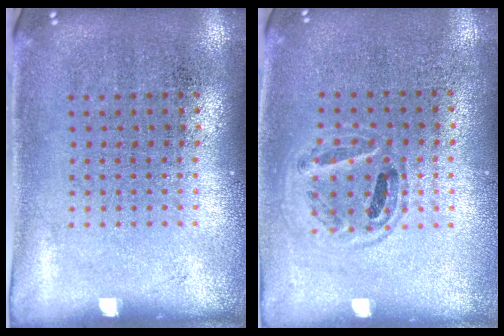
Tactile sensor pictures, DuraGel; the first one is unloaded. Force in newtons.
{"total": 0.9, "press": 0.9, "slide": 0.4}